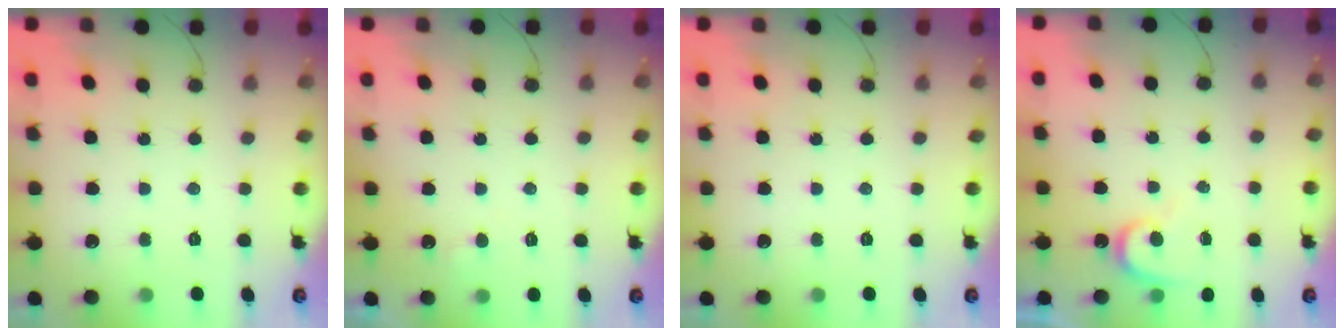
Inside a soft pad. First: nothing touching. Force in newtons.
{"total": 3.9, "press": 3.9, "slide": 0.3}
{"total": 0.0}
{"total": 7.3, "press": 7.3, "slide": 0.3}